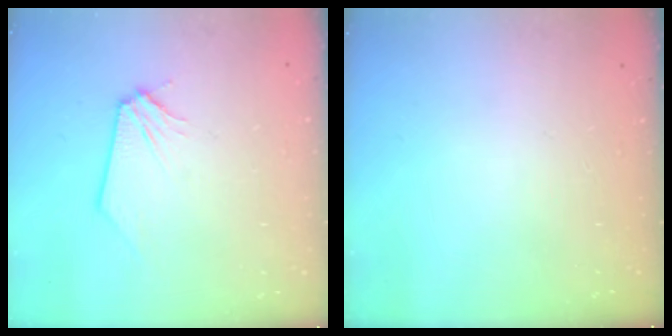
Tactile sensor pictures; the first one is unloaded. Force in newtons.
{"total": 0.0}